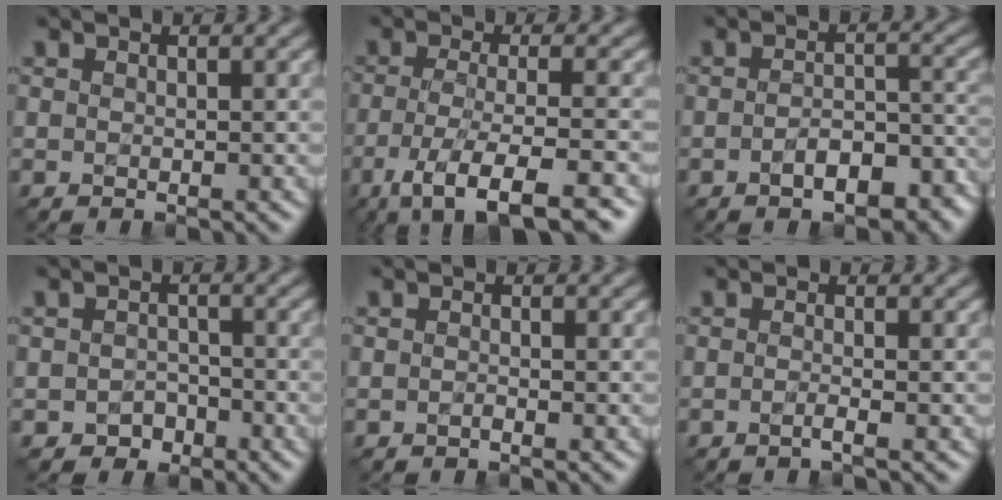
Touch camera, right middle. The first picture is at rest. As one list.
[{"total": 7.4, "force": [-4.0, 1.7, 6.0], "torque": [-0.097, -0.003, -0.072]}, {"total": 4.8, "force": [-2.3, 2.2, 3.5], "torque": [-0.058, 0.005, -0.036]}, {"total": 1.6, "force": [-0.6, 1.4, 0.4], "torque": [-0.005, 0.004, -0.014]}, {"total": 0.0}, {"total": 0.8, "force": [-0.1, 0.2, 0.8], "torque": [-0.013, 0.001, -0.011]}]